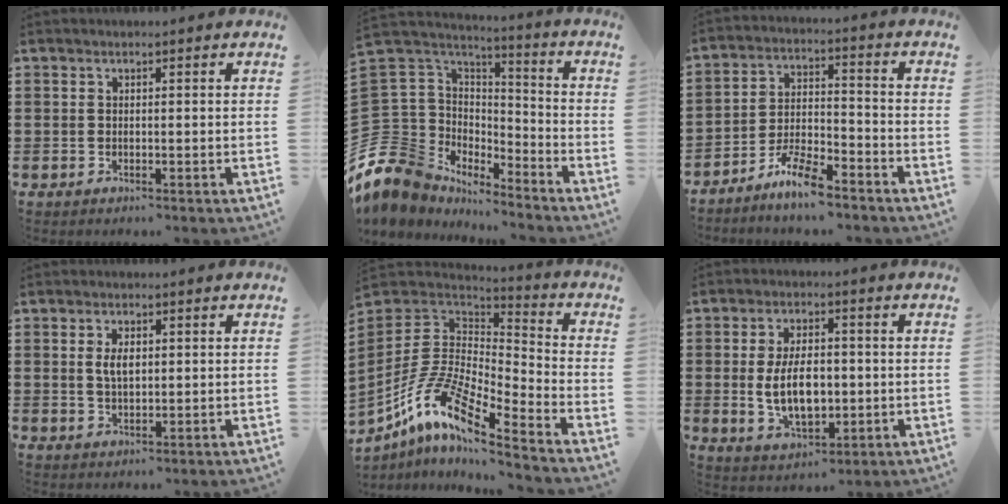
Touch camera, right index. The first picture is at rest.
{"total": 10.7, "force": [-6.2, 8.6, 1.5], "torque": [-0.099, -0.013, -0.118]}
{"total": 6.6, "force": [-5.8, 1.2, 2.9], "torque": [-0.061, 0.007, -0.109]}
{"total": 3.3, "force": [0.6, 1.5, 2.8], "torque": [-0.059, 0.006, 0.010]}
{"total": 11.2, "force": [-7.8, 3.2, 7.4], "torque": [-0.182, -0.003, -0.166]}
{"total": 7.7, "force": [-0.3, 4.5, 6.3], "torque": [-0.121, 0.000, -0.012]}